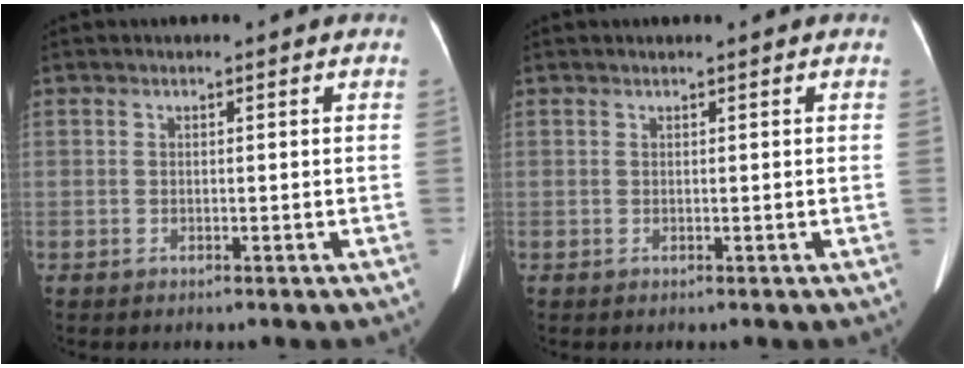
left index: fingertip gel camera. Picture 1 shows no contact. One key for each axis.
{"total": 0.9, "fx": 0.8, "fy": -0.2, "fz": 0.4, "tx": -0.009, "ty": 0.013, "tz": 0.019}